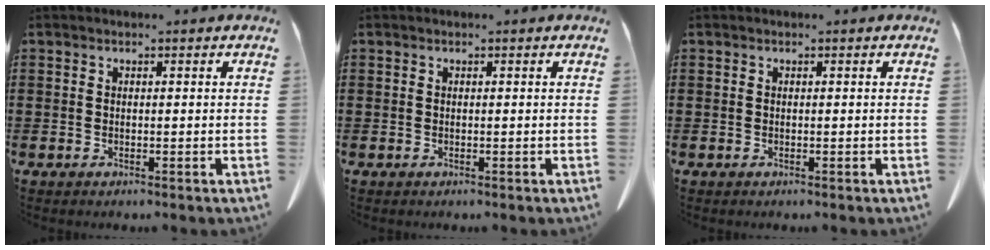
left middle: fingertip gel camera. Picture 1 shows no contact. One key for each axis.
{"total": 0.0}
{"total": 0.0}